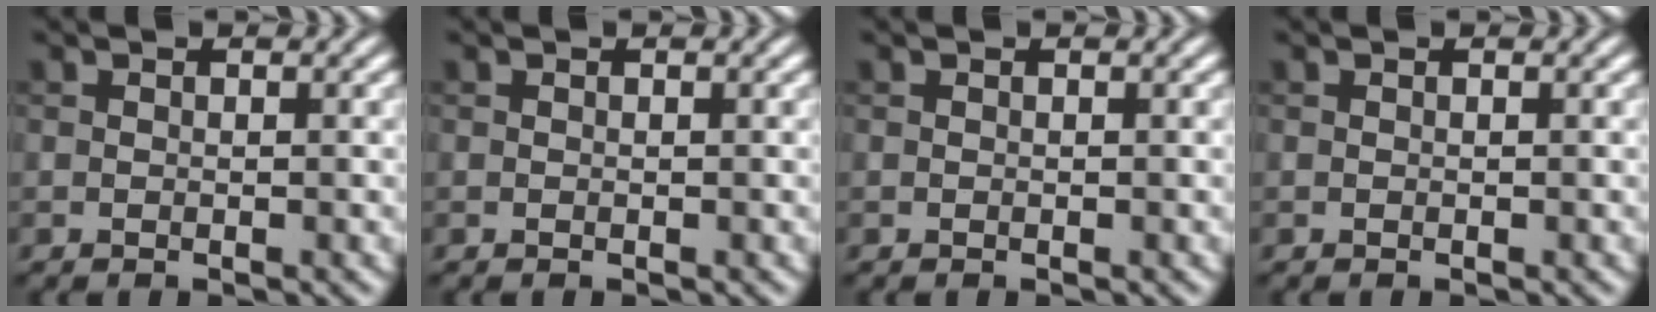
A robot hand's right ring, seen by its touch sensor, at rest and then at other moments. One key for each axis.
{"total": 0.0}
{"total": 0.0}
{"total": 0.0}